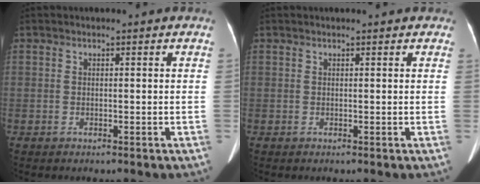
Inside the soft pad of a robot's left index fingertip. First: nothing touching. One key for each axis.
{"total": 2.5, "fx": 2.2, "fy": 0.8, "fz": 1.1, "tx": -0.011, "ty": 0.023, "tz": 0.018}